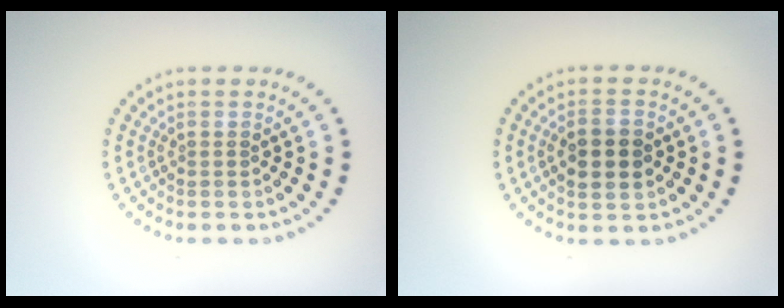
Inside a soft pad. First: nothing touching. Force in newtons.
{"total": 3.6, "press": 3.6, "slide": 0.2}